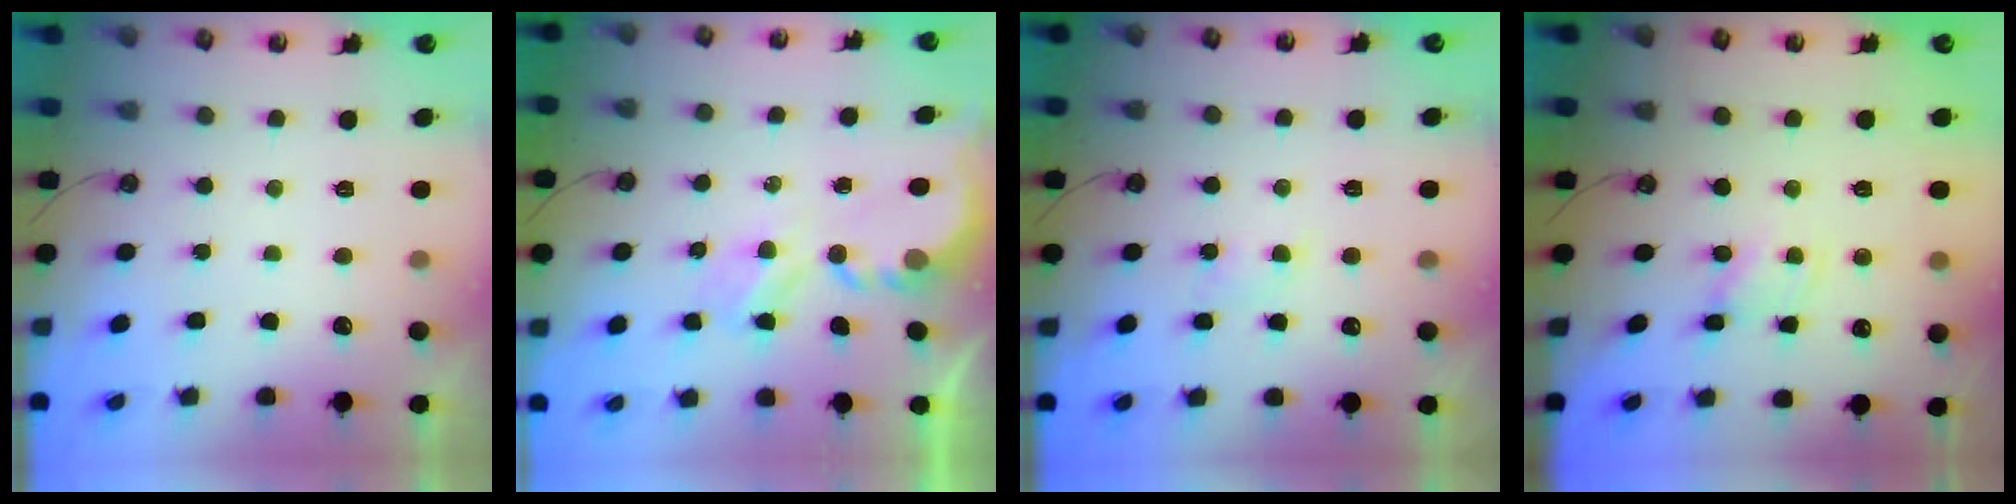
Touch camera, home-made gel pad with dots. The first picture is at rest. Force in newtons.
{"total": 4.1, "press": 4.0, "slide": 0.3}
{"total": 2.9, "press": 2.9, "slide": 0.6}
{"total": 1.1, "press": 1.1, "slide": 0.1}